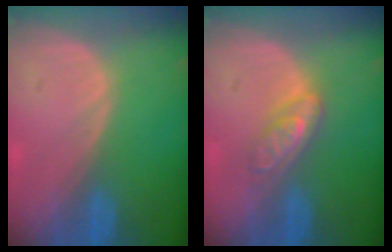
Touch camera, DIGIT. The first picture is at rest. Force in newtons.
{"total": 4.8, "press": 4.3, "slide": 2.1}